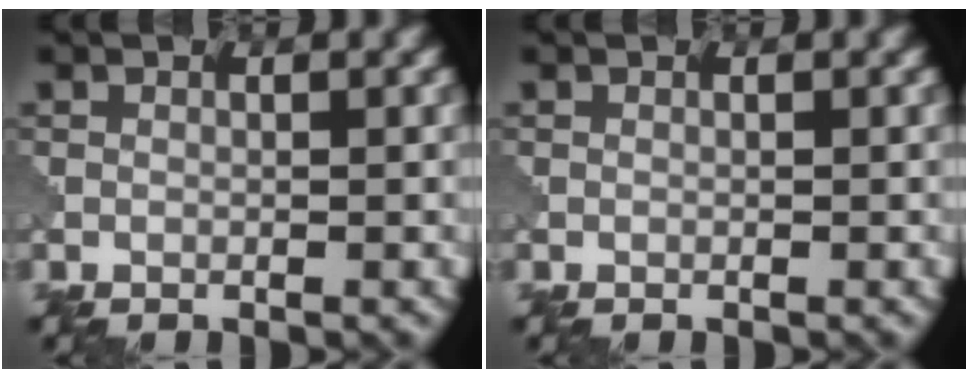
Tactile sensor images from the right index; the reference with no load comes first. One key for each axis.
{"total": 0.0}